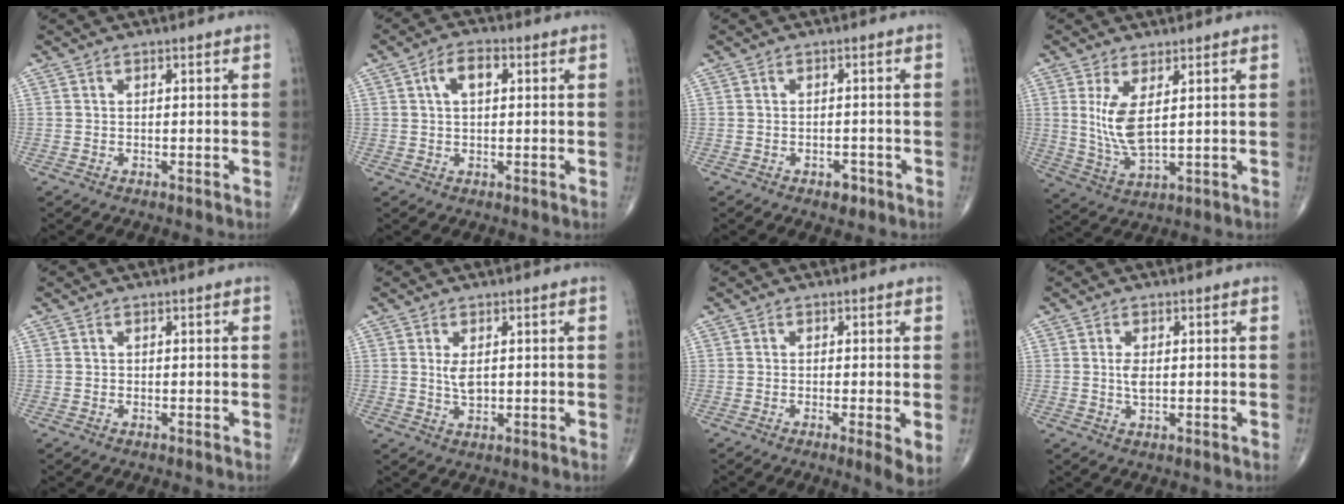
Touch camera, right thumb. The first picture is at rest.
{"total": 5.0, "force": [1.4, 2.6, 4.0], "torque": [-0.070, 0.011, 0.023]}
{"total": 2.2, "force": [-1.3, 1.3, 1.2], "torque": [-0.009, 0.005, -0.016]}
{"total": 7.8, "force": [2.0, 3.0, 7.0], "torque": [-0.144, -0.023, 0.052]}
{"total": 0.0}
{"total": 2.9, "force": [0.6, 1.4, 2.5], "torque": [-0.041, -0.009, 0.015]}
{"total": 3.9, "force": [-0.7, 0.6, 3.8], "torque": [-0.066, -0.015, -0.016]}
{"total": 2.5, "force": [0.2, 1.1, 2.2], "torque": [-0.042, -0.004, 0.004]}